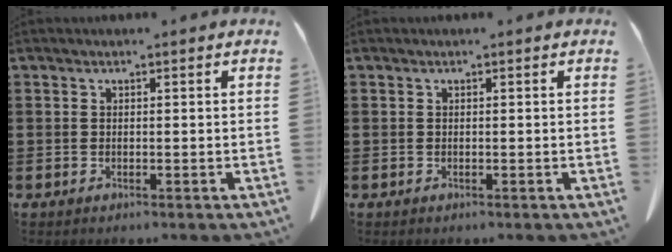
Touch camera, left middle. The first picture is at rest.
{"total": 0.0}